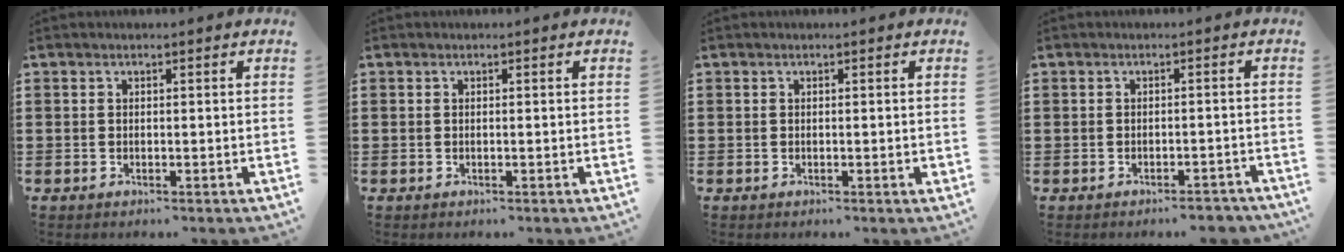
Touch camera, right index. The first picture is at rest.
{"total": 0.0}
{"total": 0.6, "force": [-0.1, 0.1, 0.6], "torque": [-0.010, -0.003, -0.001]}
{"total": 2.3, "force": [-2.2, 0.5, 0.2], "torque": [-0.009, 0.002, -0.047]}